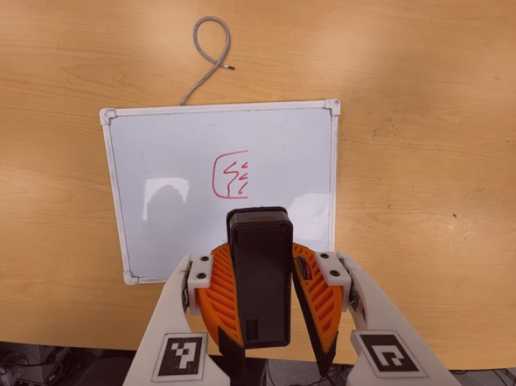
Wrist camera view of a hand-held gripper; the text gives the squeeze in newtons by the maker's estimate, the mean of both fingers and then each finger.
{"total": 8.6, "left": 8.7, "right": 8.5}